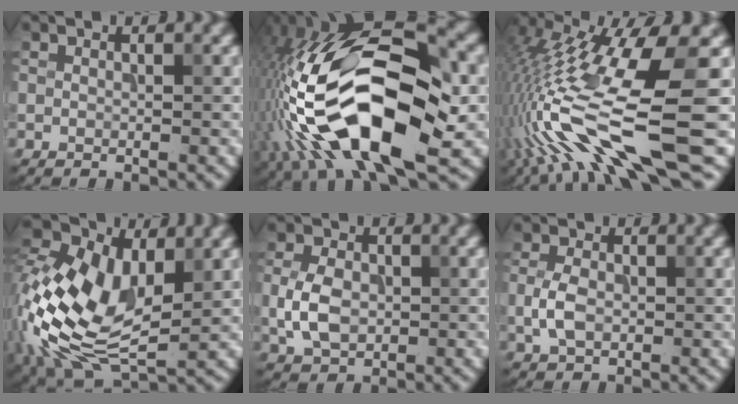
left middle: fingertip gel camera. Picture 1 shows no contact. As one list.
[{"total": 16.2, "force": [-4.7, 6.2, 14.2], "torque": [-0.246, 0.030, -0.089]}, {"total": 14.1, "force": [-2.8, 3.3, 13.5], "torque": [-0.272, 0.002, -0.036]}, {"total": 11.6, "force": [-0.7, 7.1, 9.1], "torque": [-0.199, 0.008, -0.030]}, {"total": 4.0, "force": [-0.4, 2.9, 2.7], "torque": [-0.058, 0.001, -0.009]}, {"total": 2.7, "force": [-0.4, 1.8, 1.9], "torque": [-0.043, 0.000, -0.010]}]